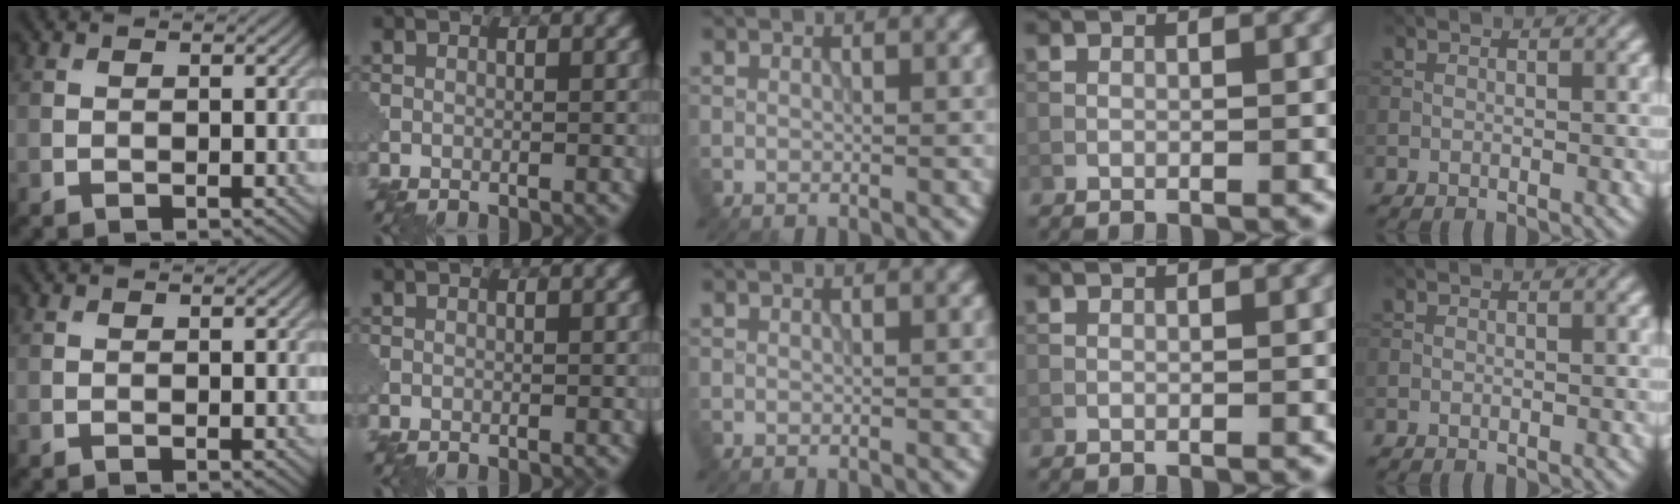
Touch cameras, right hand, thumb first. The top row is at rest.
{}